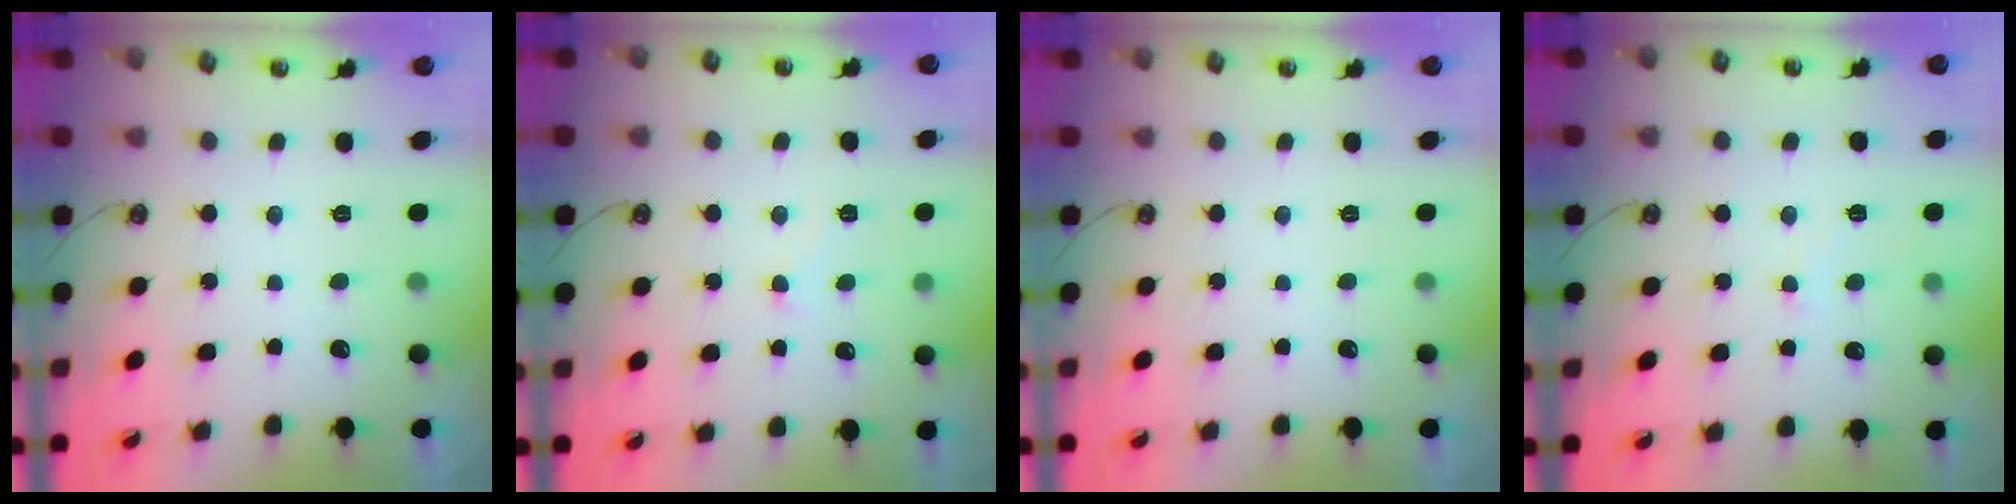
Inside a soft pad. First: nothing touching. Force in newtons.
{"total": 1.4, "press": 1.3, "slide": 0.6}
{"total": 0.0}
{"total": 1.2, "press": 0.9, "slide": 0.7}